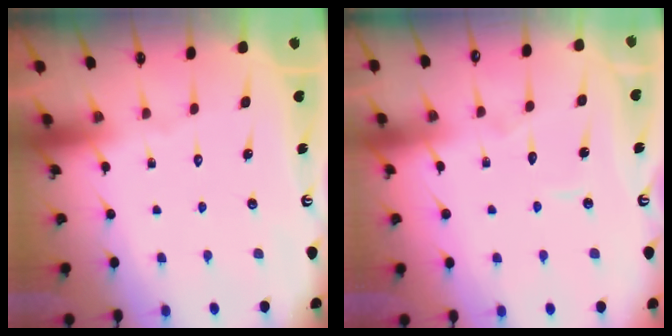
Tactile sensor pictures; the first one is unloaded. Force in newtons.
{"total": 2.9, "press": 2.9, "slide": 0.2}